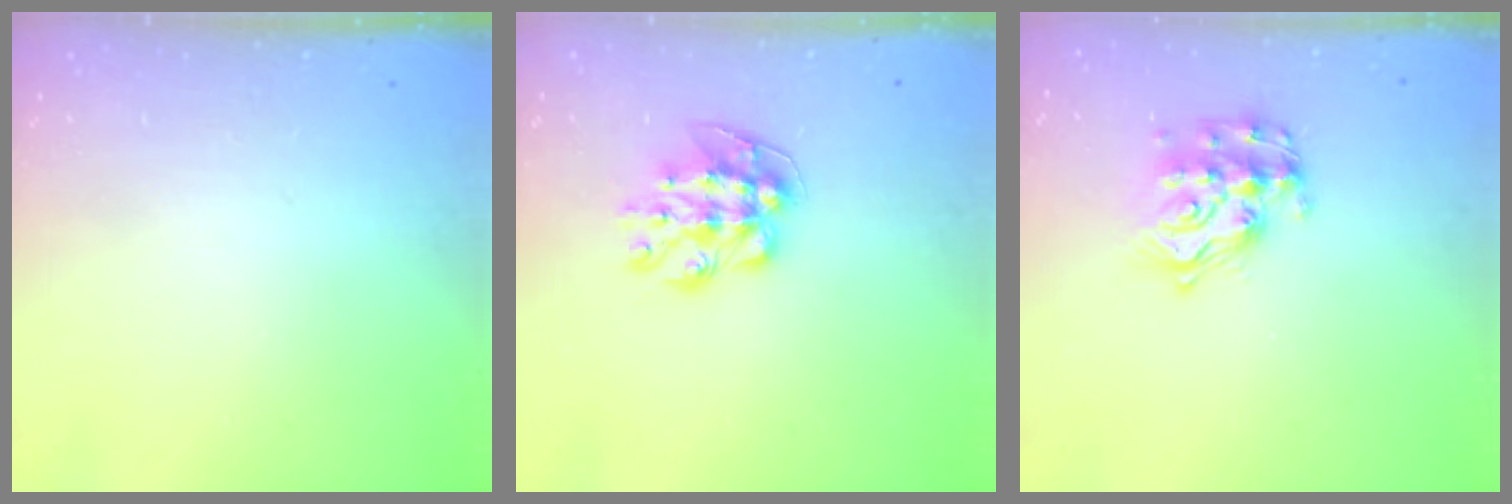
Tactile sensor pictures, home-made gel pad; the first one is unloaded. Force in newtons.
{"total": 9.5, "press": 9.5, "slide": 0.3}
{"total": 13.6, "press": 13.6, "slide": 1.0}